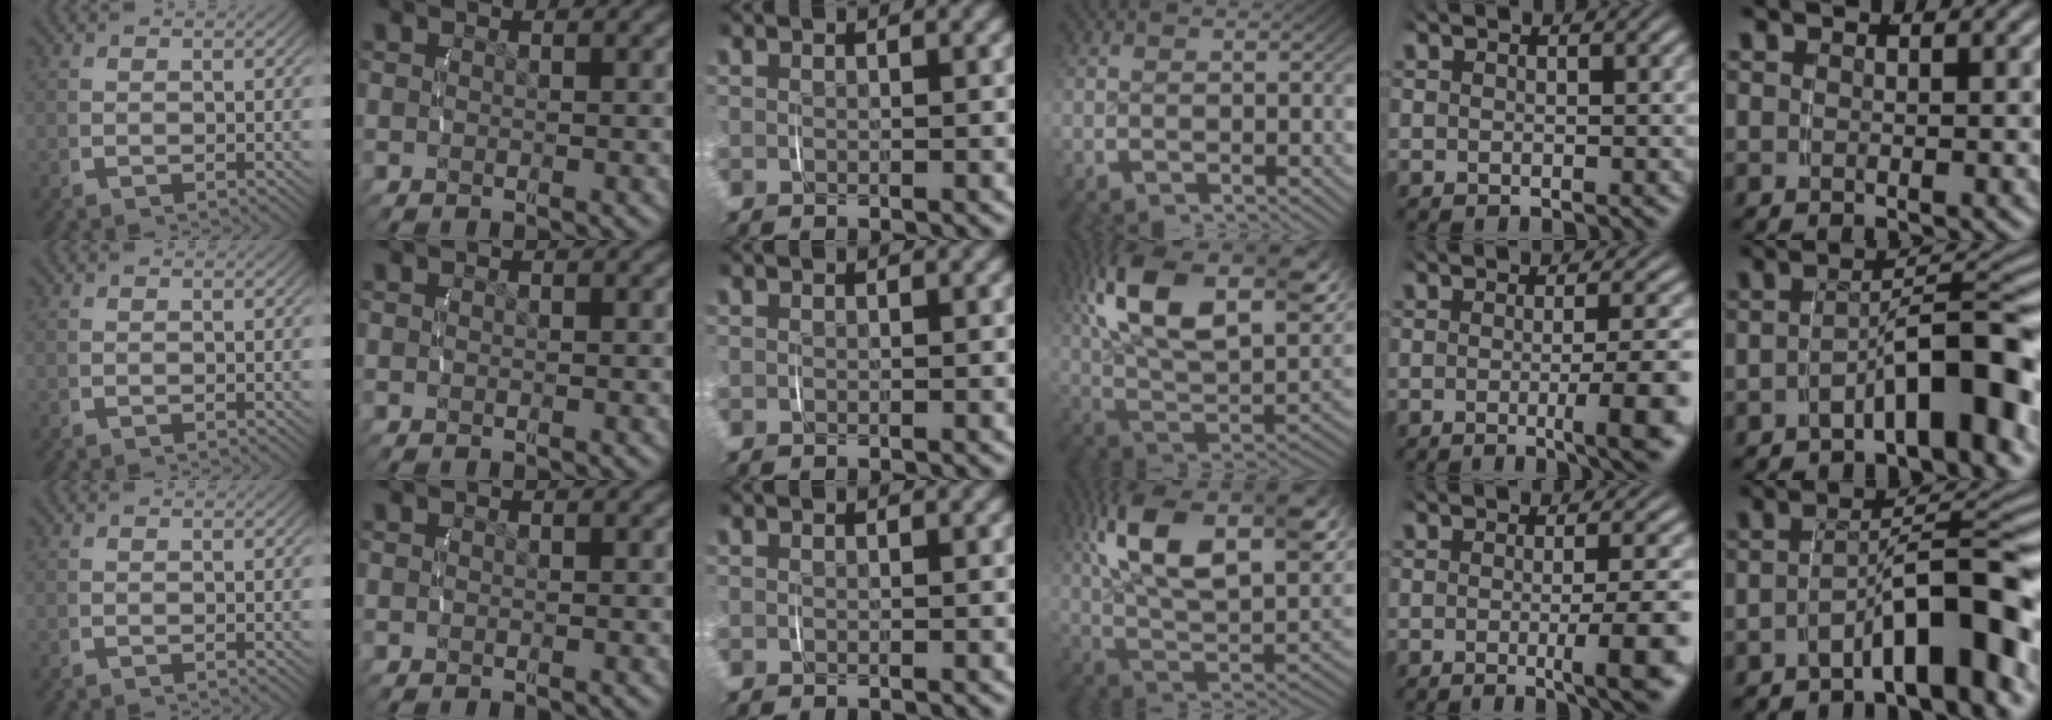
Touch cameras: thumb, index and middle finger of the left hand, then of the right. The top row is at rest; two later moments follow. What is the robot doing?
{"motion": "lift_and_place", "object": "phone"}